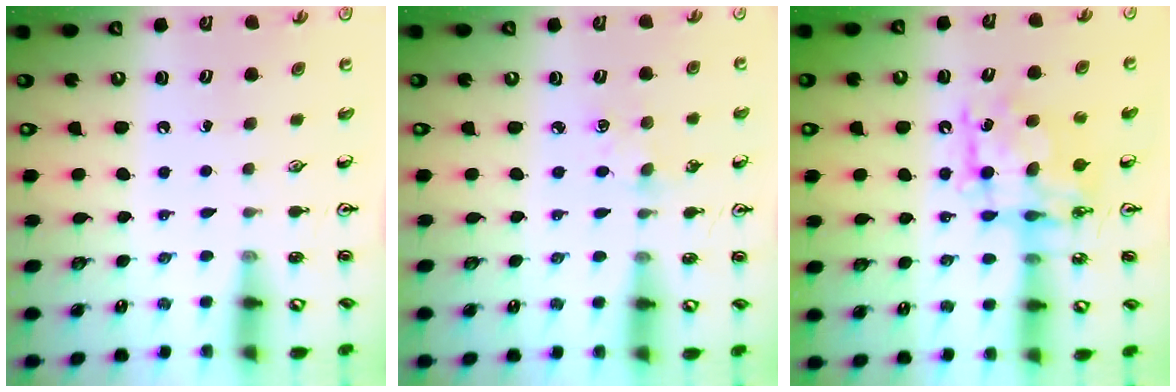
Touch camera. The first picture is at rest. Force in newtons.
{"total": 4.8, "press": 4.8, "slide": 0.5}
{"total": 9.8, "press": 9.8, "slide": 0.4}